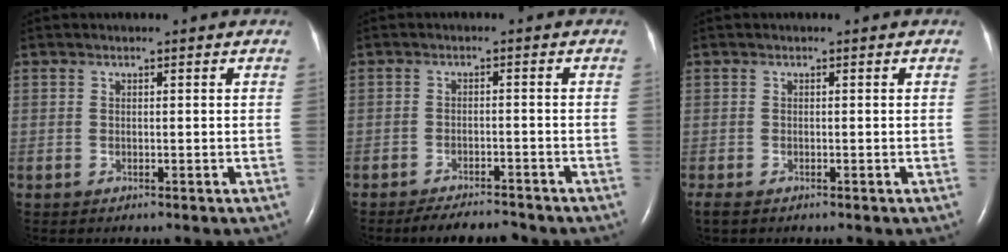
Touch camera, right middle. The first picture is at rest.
{"total": 5.4, "force": [-5.1, 0.9, 1.5], "torque": [-0.024, -0.012, -0.079]}
{"total": 1.5, "force": [-1.1, 0.6, 0.9], "torque": [-0.021, -0.006, -0.018]}